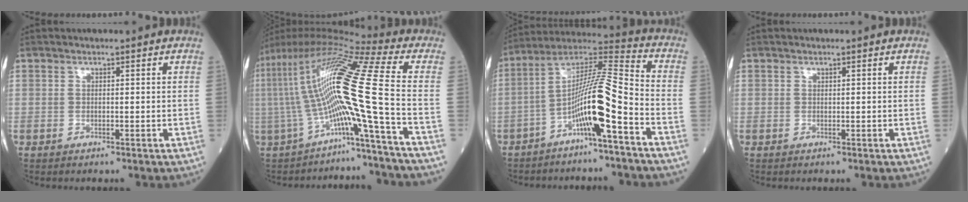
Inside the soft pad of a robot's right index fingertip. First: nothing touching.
{"total": 17.2, "force": [-4.3, -2.4, 16.4], "torque": [-0.324, 0.029, -0.091]}
{"total": 12.5, "force": [-5.4, 0.0, 11.3], "torque": [-0.212, 0.017, -0.103]}
{"total": 0.0}